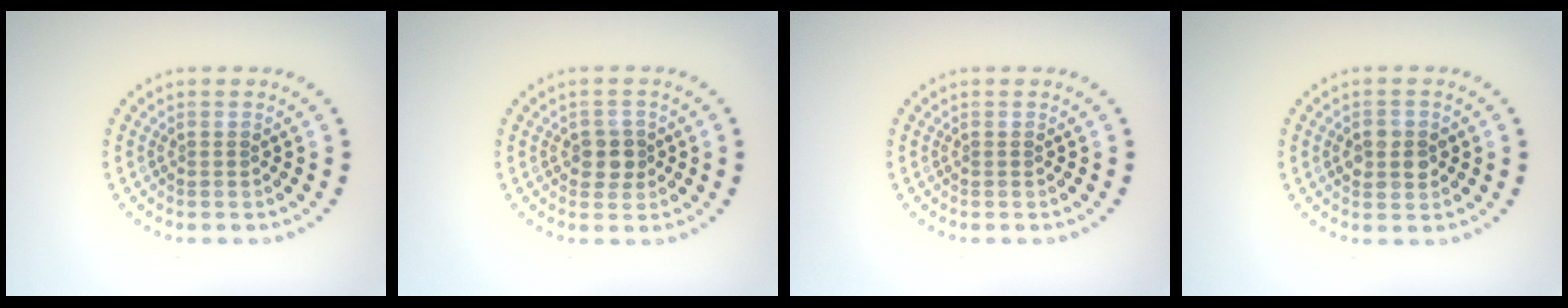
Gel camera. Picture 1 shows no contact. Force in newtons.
{"total": 2.1, "press": 2.0, "slide": 0.6}
{"total": 0.0}
{"total": 2.5, "press": 2.4, "slide": 0.5}